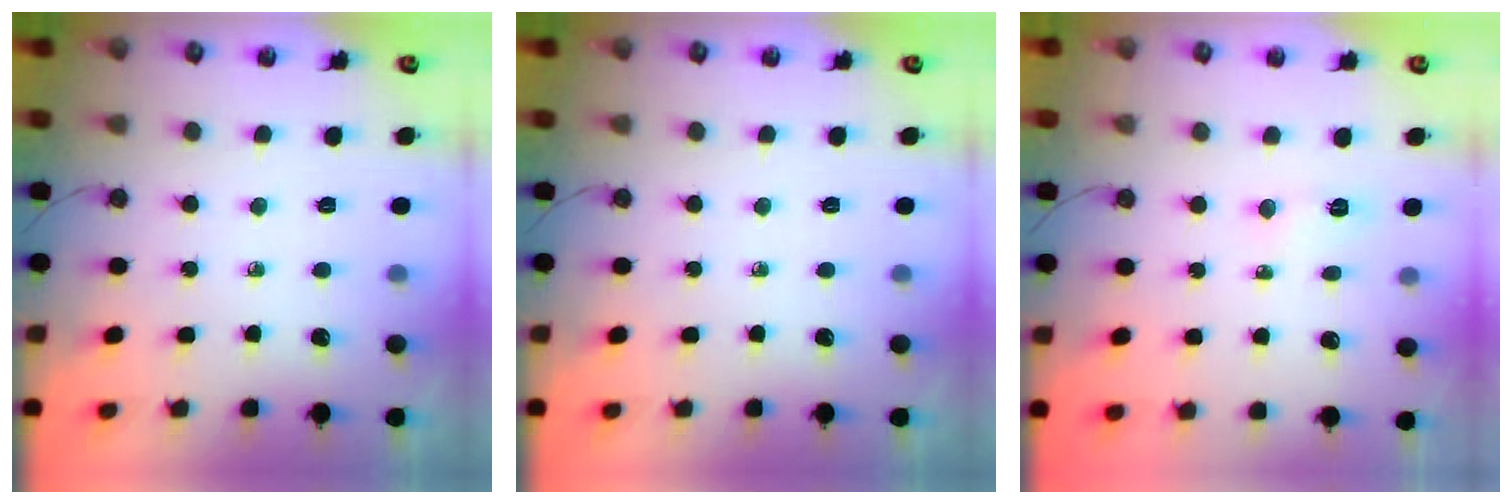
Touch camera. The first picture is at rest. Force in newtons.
{"total": 0.0}
{"total": 4.8, "press": 4.7, "slide": 0.7}